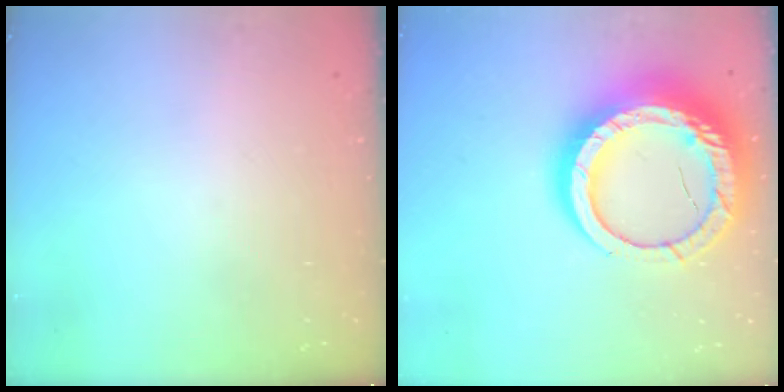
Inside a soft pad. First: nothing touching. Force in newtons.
{"total": 22.8, "press": 22.7, "slide": 2.3}